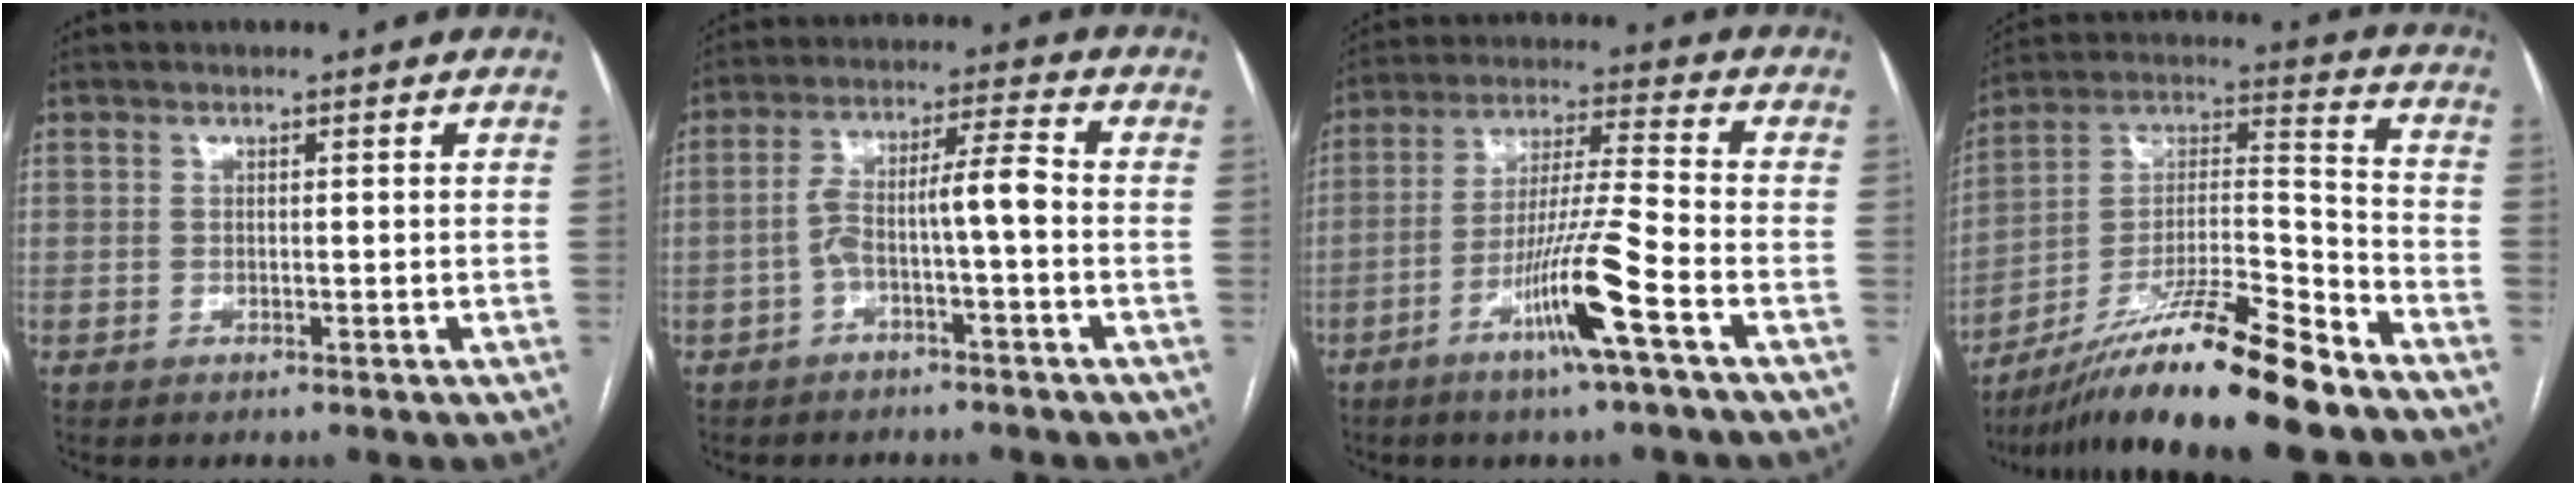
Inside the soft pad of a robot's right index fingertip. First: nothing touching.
{"total": 6.7, "force": [-1.9, 0.5, 6.4], "torque": [-0.116, 0.033, -0.030]}
{"total": 11.5, "force": [-5.5, -1.0, 10.0], "torque": [-0.190, -0.007, -0.105]}
{"total": 18.9, "force": [-14.5, 0.4, 12.2], "torque": [-0.225, -0.008, -0.256]}